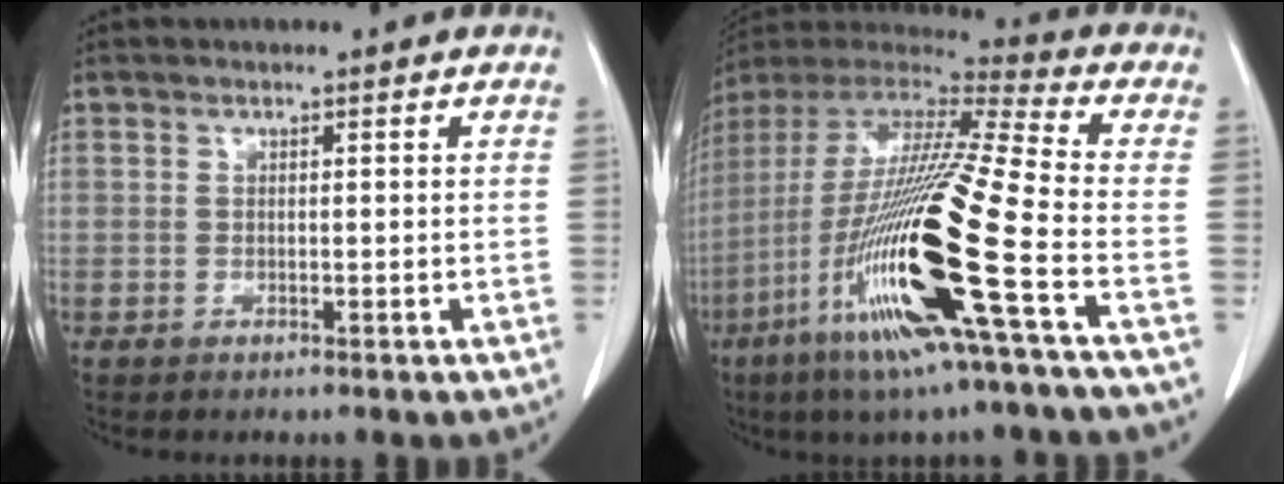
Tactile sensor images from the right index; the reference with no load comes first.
{"total": 24.5, "force": [-8.4, 0.2, 23.0], "torque": [-0.477, -0.046, -0.164]}